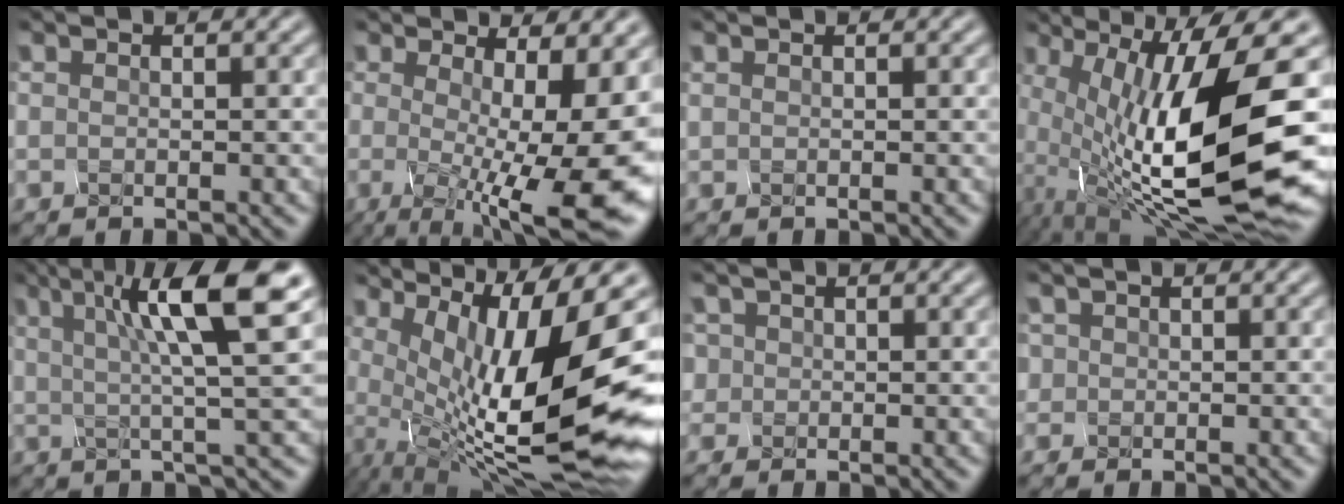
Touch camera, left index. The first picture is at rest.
{"total": 13.5, "force": [-2.1, 3.6, 12.9], "torque": [-0.172, -0.012, -0.007]}
{"total": 0.0}
{"total": 14.1, "force": [-1.7, 3.7, 13.6], "torque": [-0.258, -0.004, -0.006]}
{"total": 8.7, "force": [3.1, 1.4, 8.0], "torque": [-0.111, 0.015, 0.056]}
{"total": 14.1, "force": [0.5, 3.7, 13.6], "torque": [-0.229, -0.008, 0.033]}
{"total": 1.0, "force": [0.1, 0.5, -0.9], "torque": [0.001, 0.001, 0.013]}
{"total": 0.7, "force": [0.0, 0.0, -0.7], "torque": [-0.002, -0.002, 0.012]}